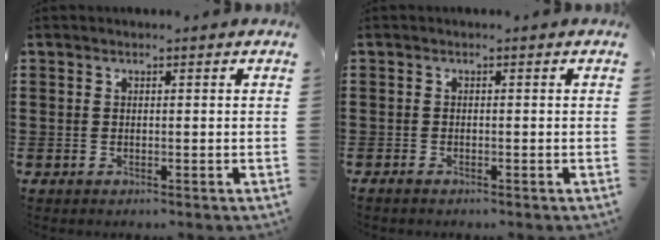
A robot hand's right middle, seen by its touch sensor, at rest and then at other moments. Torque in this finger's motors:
{"motor_torque": [-0.70, 0.92, -0.03, -0.01]}